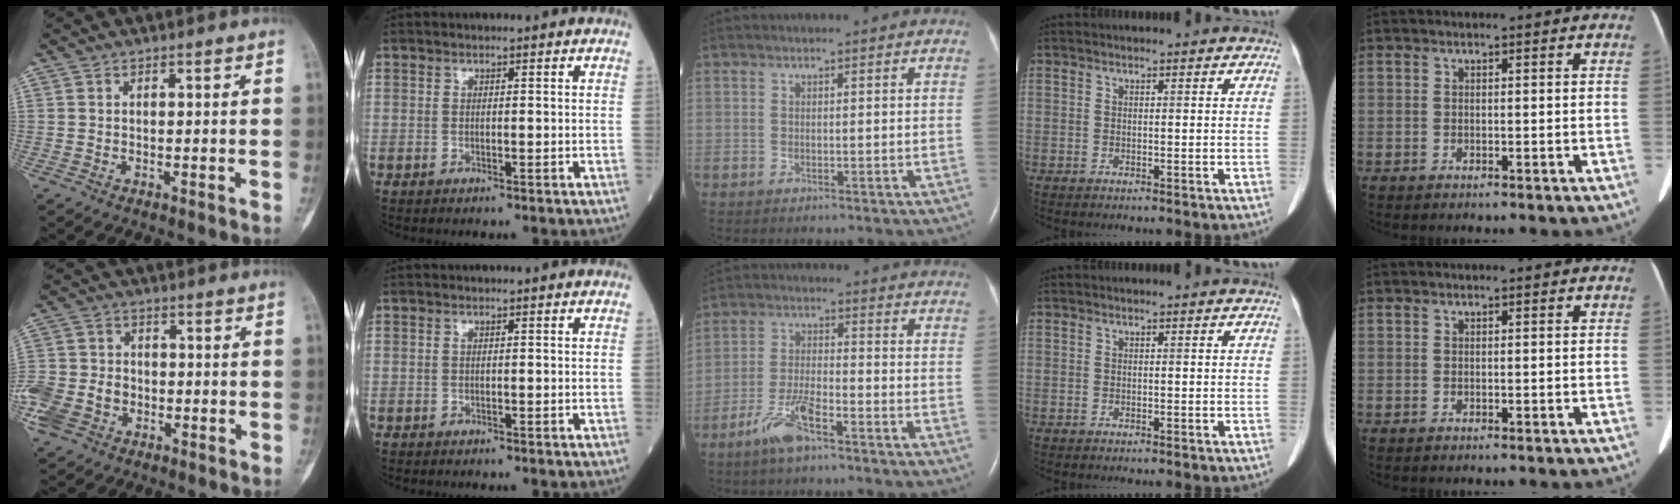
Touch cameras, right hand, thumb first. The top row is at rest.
{"thumb": {"total": 11.0, "force": [-3.6, 8.8, 5.5], "torque": [-0.121, 0.018, -0.064]}, "middle": {"total": 6.9, "force": [-4.7, 1.1, 4.9], "torque": [-0.109, -0.004, -0.089]}}